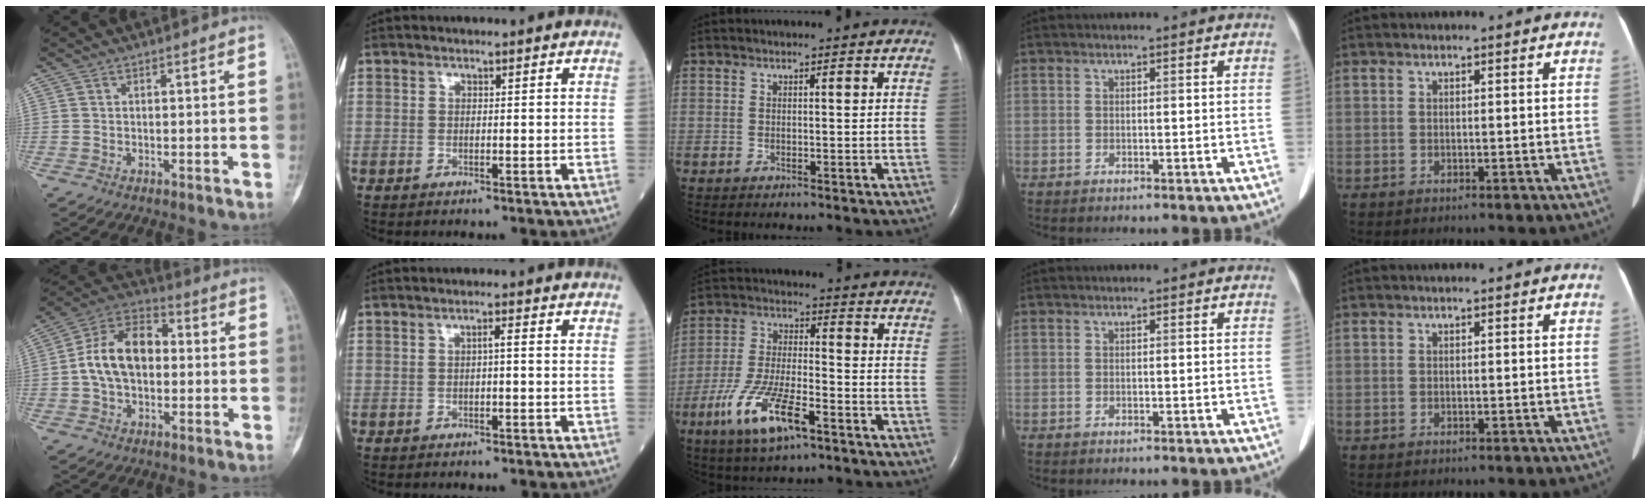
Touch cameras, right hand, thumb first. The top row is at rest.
{"thumb": {"total": 13.2, "force": [0.3, 8.6, 9.9], "torque": [-0.169, 0.034, -0.004]}, "index": {"total": 1.1, "force": [-0.1, 0.1, 1.1], "torque": [-0.017, 0.004, -0.002]}, "middle": {"total": 12.1, "force": [-6.3, 3.1, 9.8], "torque": [-0.199, -0.010, -0.114]}}